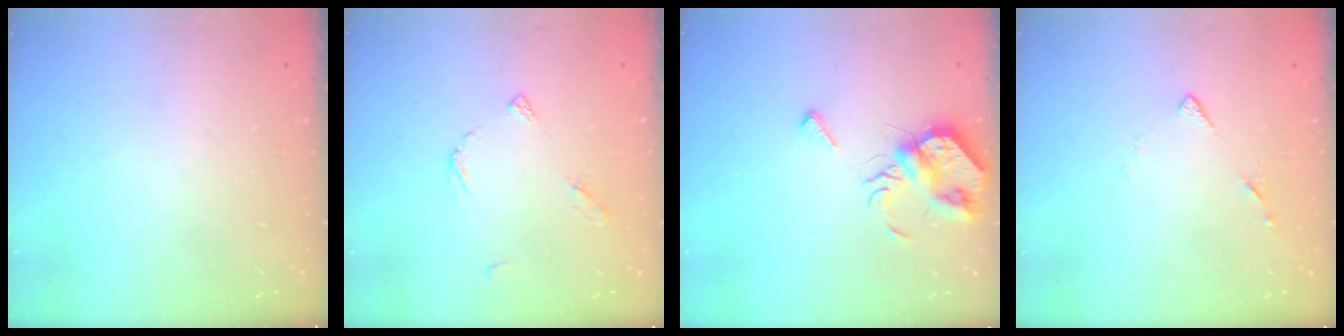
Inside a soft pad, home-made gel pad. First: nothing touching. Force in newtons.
{"total": 6.5, "press": 6.5, "slide": 0.6}
{"total": 8.4, "press": 8.3, "slide": 0.8}
{"total": 7.1, "press": 7.0, "slide": 1.0}